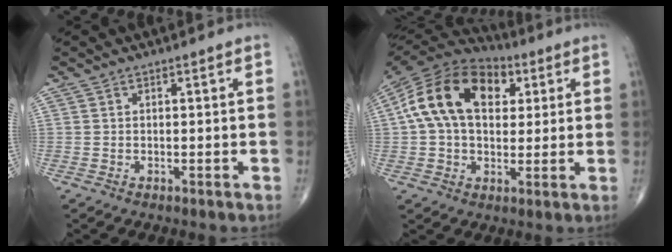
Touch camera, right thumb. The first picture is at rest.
{"total": 19.9, "force": [5.1, 12.9, 14.4], "torque": [-0.250, 0.022, 0.077]}